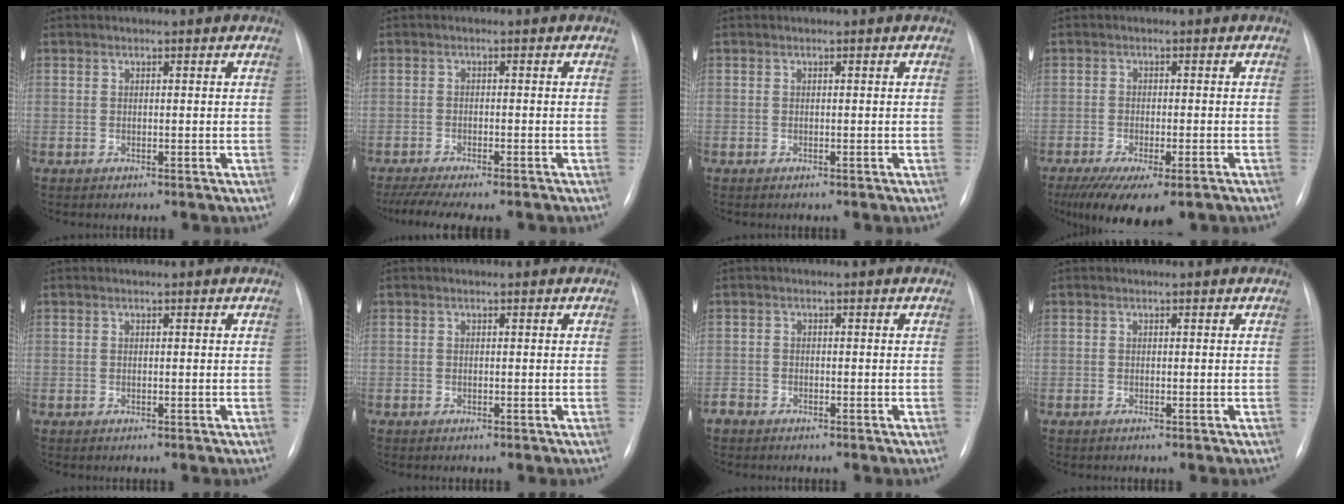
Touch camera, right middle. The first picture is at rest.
{"total": 10.7, "force": [-8.9, 1.9, 5.5], "torque": [-0.087, -0.008, -0.129]}
{"total": 0.0}
{"total": 11.9, "force": [-8.3, 3.3, 7.9], "torque": [-0.131, -0.024, -0.124]}
{"total": 0.0}
{"total": 0.0}
{"total": 1.6, "force": [-1.3, 0.8, 0.2], "torque": [-0.009, 0.000, -0.022]}
{"total": 0.0}